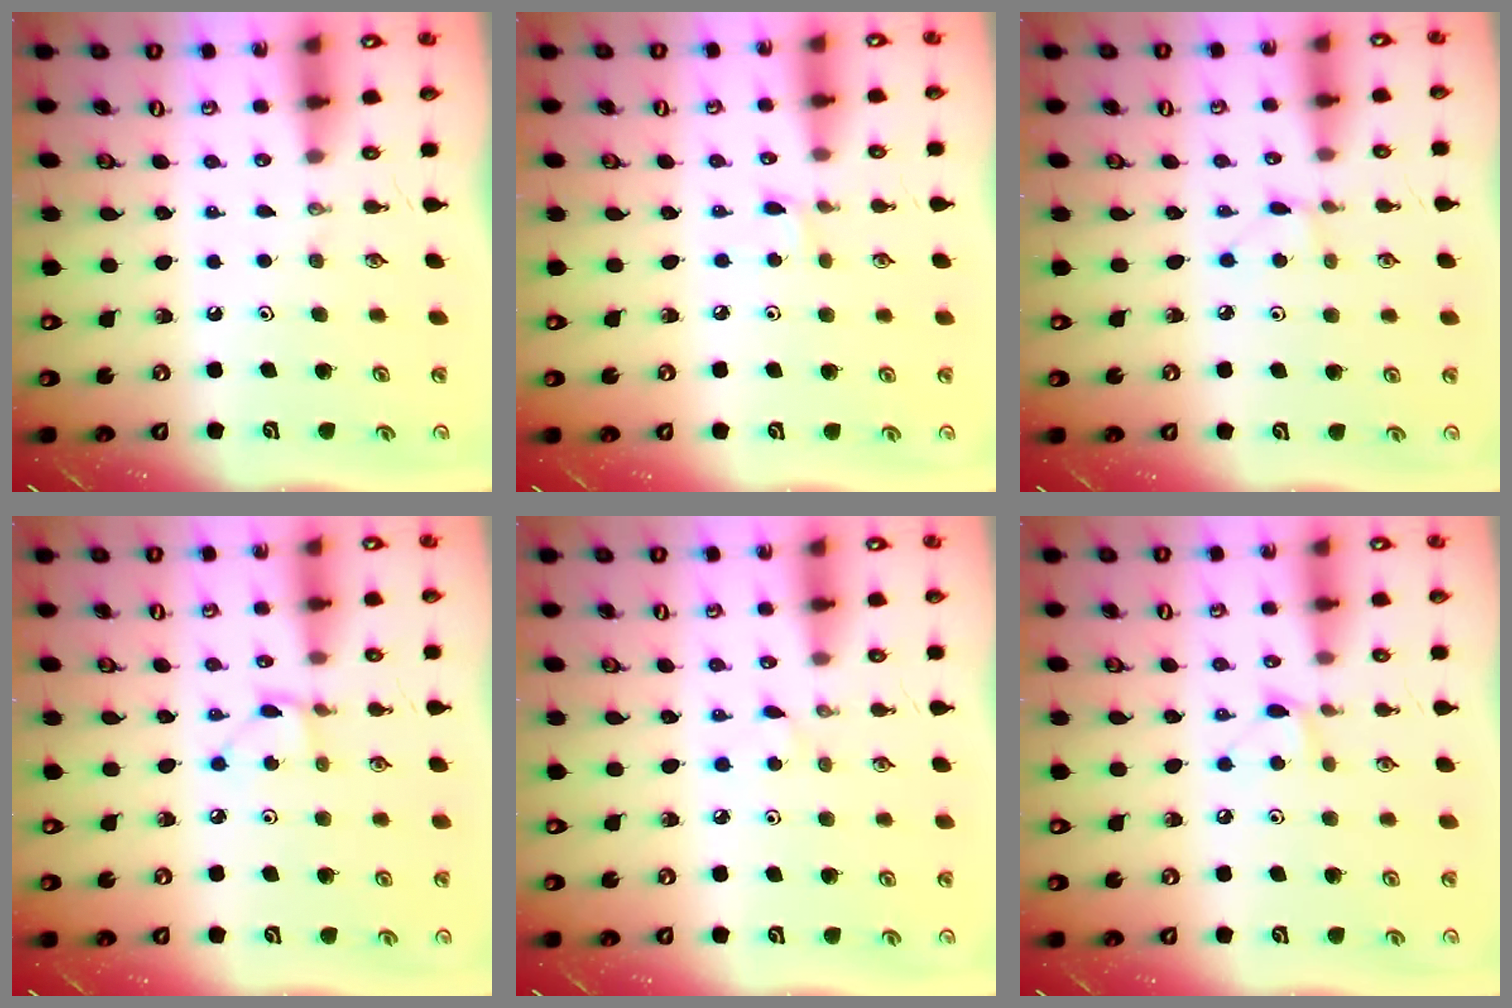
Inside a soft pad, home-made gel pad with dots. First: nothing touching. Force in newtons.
{"total": 1.4, "press": 1.4, "slide": 0.2}
{"total": 2.4, "press": 2.4, "slide": 0.3}
{"total": 1.8, "press": 1.8, "slide": 0.3}
{"total": 2.7, "press": 2.7, "slide": 0.3}
{"total": 5.6, "press": 5.6, "slide": 0.6}